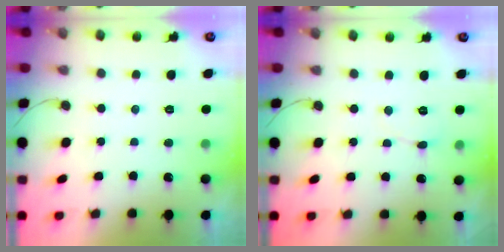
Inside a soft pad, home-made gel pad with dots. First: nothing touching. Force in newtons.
{"total": 3.6, "press": 3.6, "slide": 0.3}